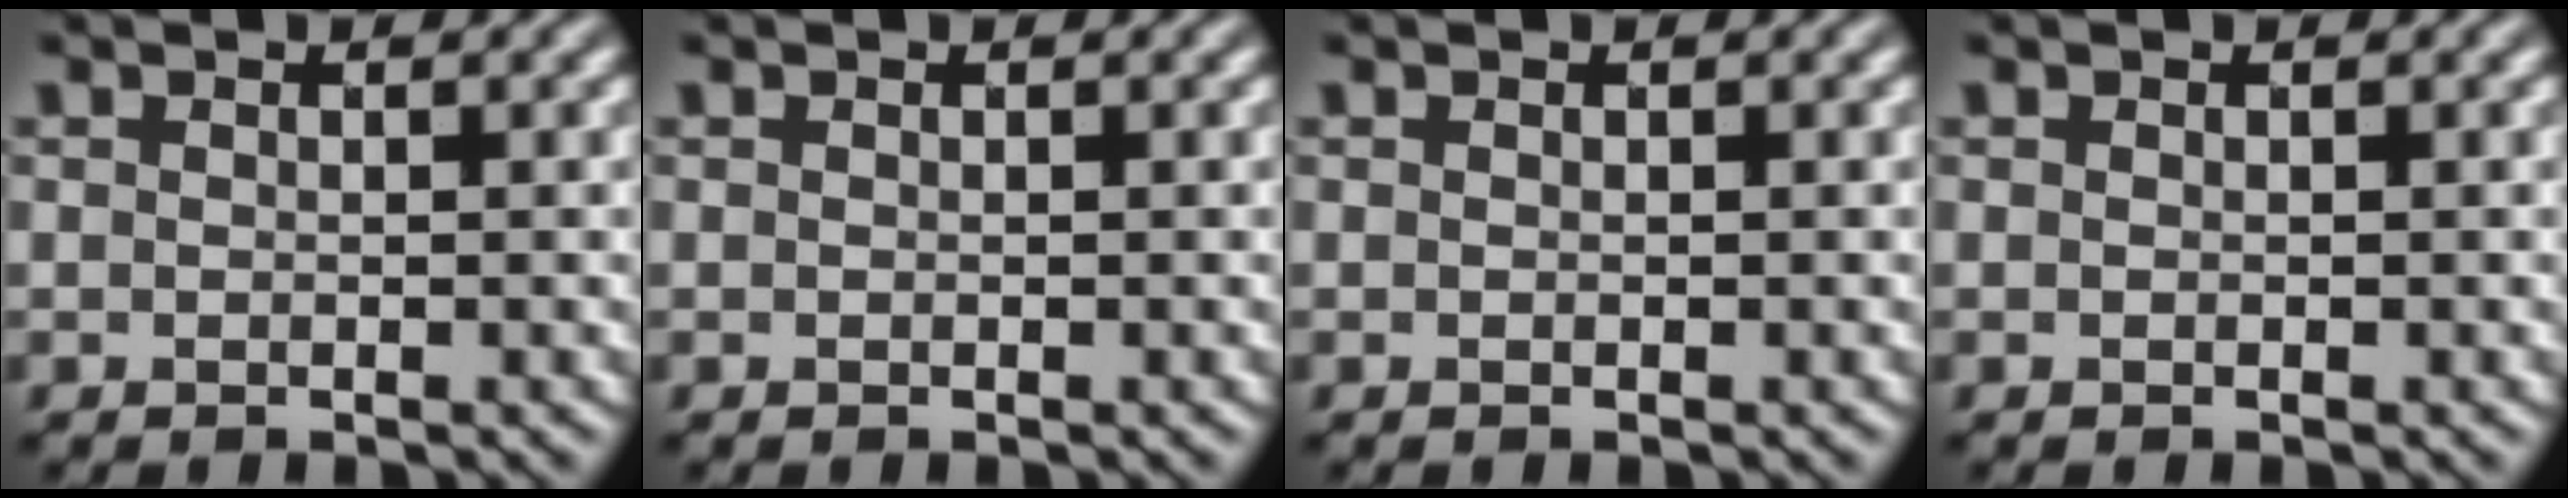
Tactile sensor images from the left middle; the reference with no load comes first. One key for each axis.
{"total": 0.0}
{"total": 0.0}
{"total": 0.0}